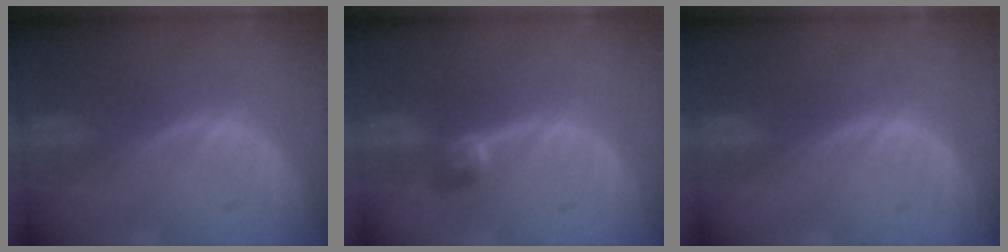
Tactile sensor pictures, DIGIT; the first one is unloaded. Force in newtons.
{"total": 2.7, "press": 2.4, "slide": 1.2}
{"total": 0.0}